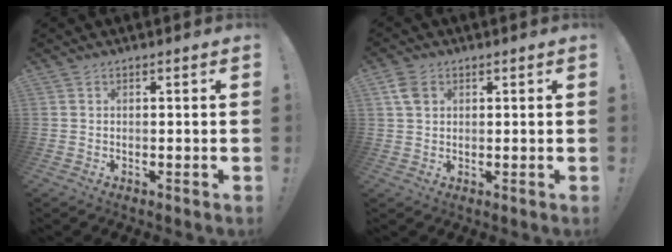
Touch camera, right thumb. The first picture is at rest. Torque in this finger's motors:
{"motor_torque": [0.08, -0.04, 0.16, 0.32, 0.01]}